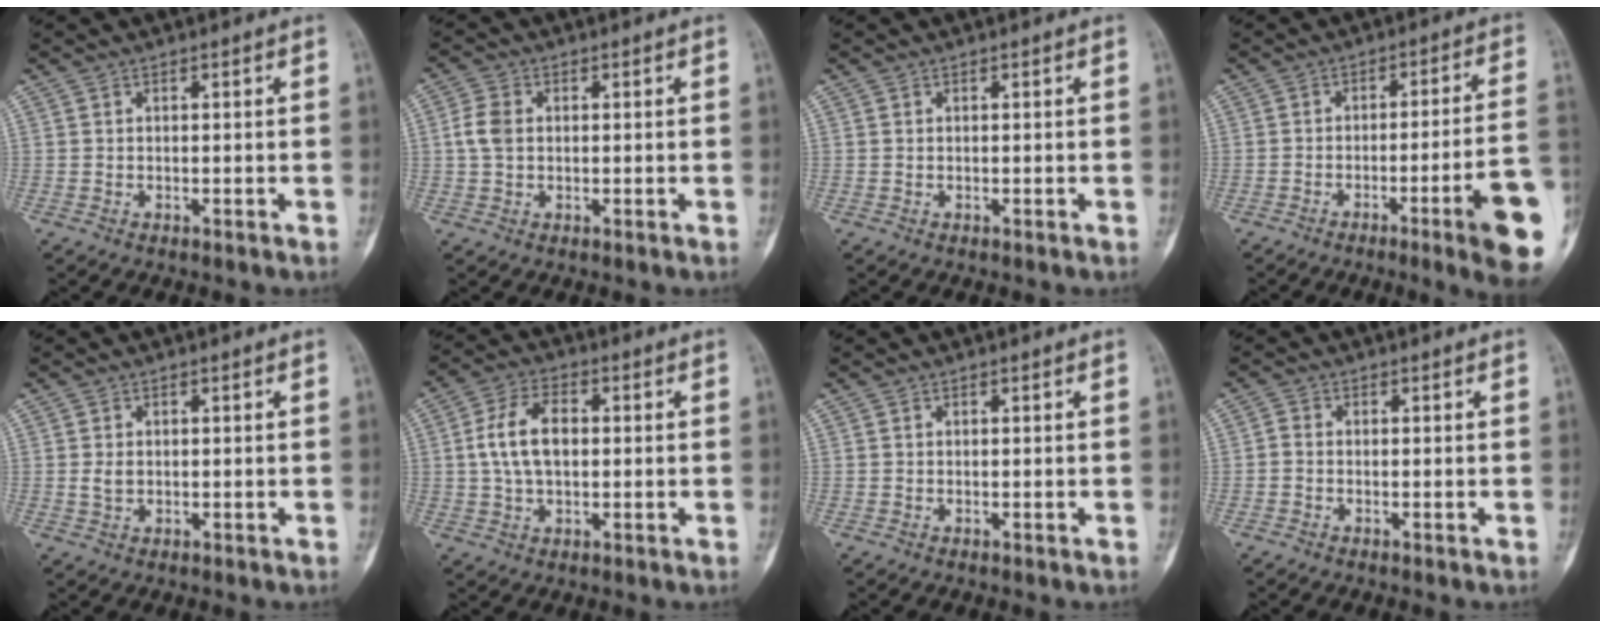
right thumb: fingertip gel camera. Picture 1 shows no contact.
{"total": 4.3, "force": [0.3, 3.1, 2.9], "torque": [-0.065, 0.008, 0.002]}
{"total": 0.0}
{"total": 14.6, "force": [-5.6, 0.7, 13.5], "torque": [-0.148, 0.019, -0.076]}
{"total": 1.9, "force": [0.1, 1.4, 1.3], "torque": [-0.024, 0.000, 0.004]}
{"total": 10.6, "force": [0.8, 6.3, 8.5], "torque": [-0.151, 0.018, 0.012]}
{"total": 0.0}
{"total": 1.2, "force": [-0.5, 0.9, 0.8], "torque": [-0.014, 0.001, -0.015]}